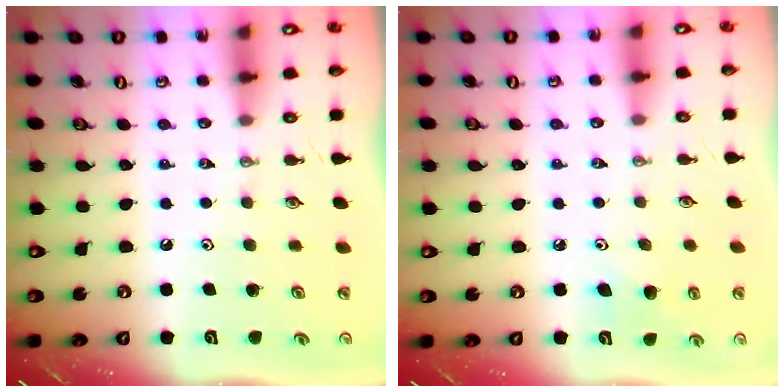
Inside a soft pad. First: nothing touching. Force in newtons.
{"total": 6.8, "press": 6.6, "slide": 1.8}